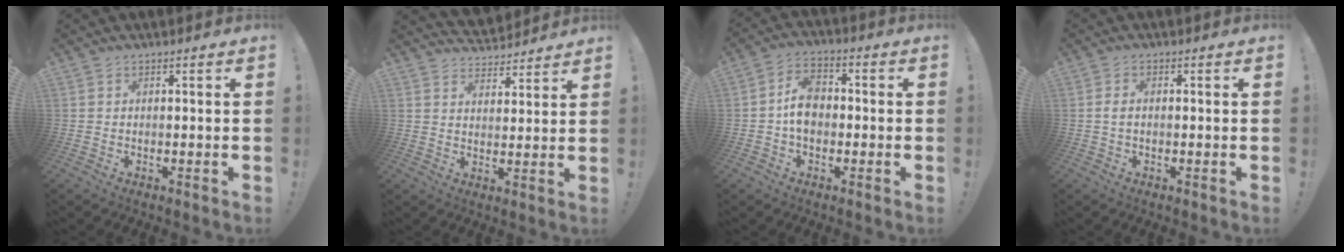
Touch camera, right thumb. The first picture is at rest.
{"total": 5.2, "force": [4.7, 2.2, 0.3], "torque": [-0.001, -0.039, 0.086]}
{"total": 8.3, "force": [-0.9, 6.0, 5.7], "torque": [-0.093, 0.013, -0.014]}
{"total": 1.9, "force": [-0.1, 1.0, 1.6], "torque": [-0.035, 0.008, 0.000]}